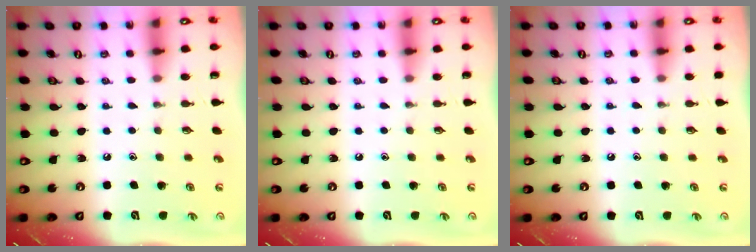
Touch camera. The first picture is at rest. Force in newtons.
{"total": 0.0}
{"total": 4.4, "press": 4.3, "slide": 0.7}